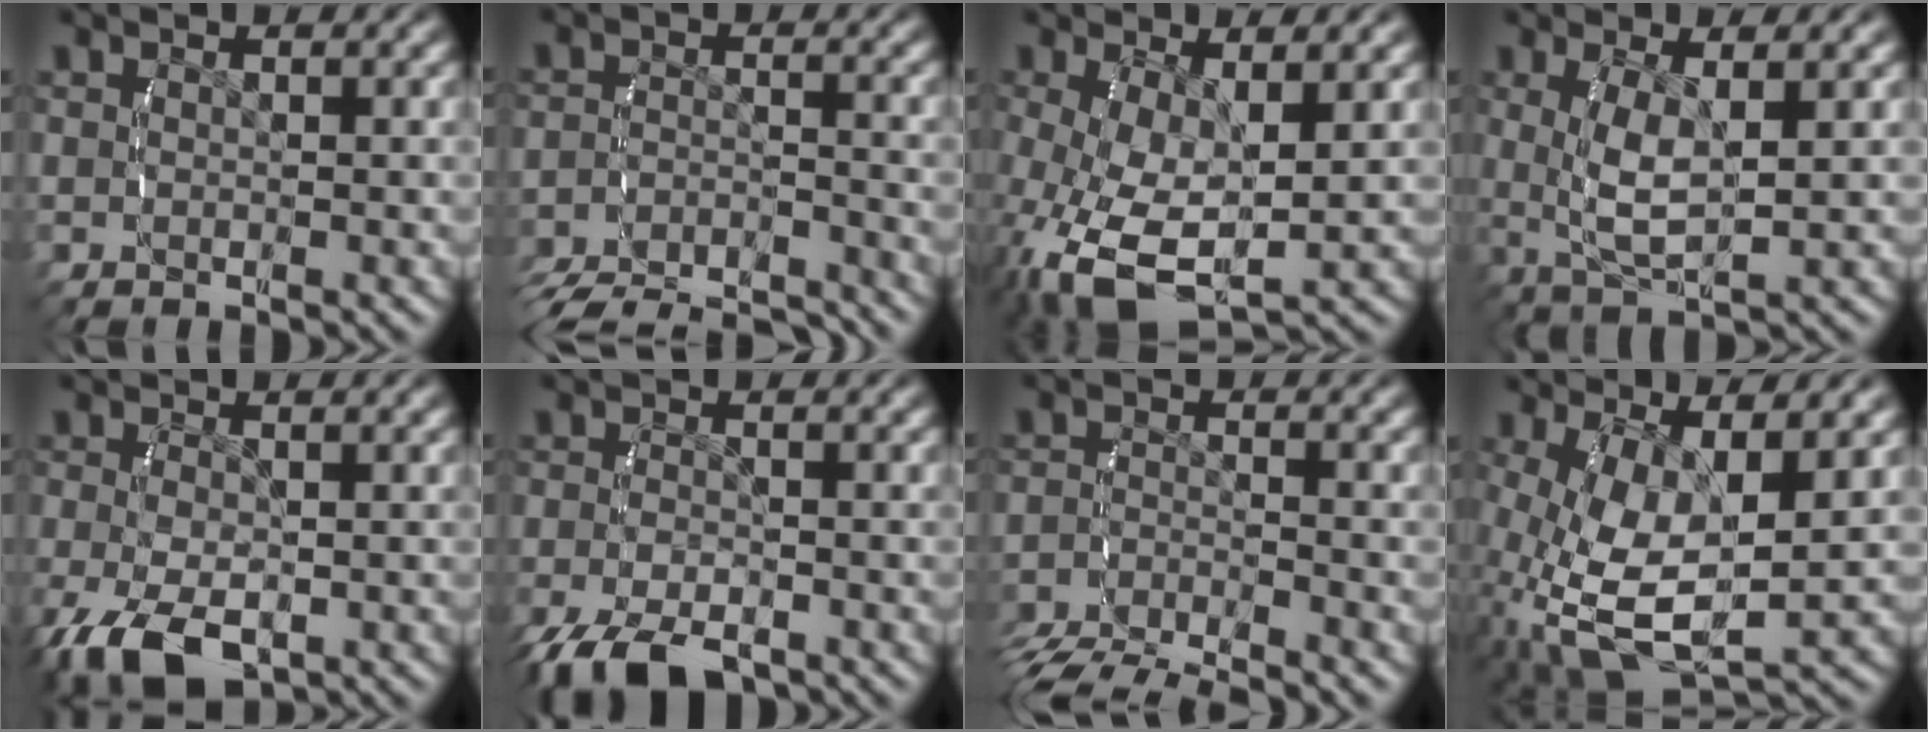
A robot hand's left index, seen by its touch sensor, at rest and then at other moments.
{"total": 11.8, "force": [-11.3, 2.3, 2.2], "torque": [-0.003, -0.023, -0.181]}
{"total": 8.1, "force": [-2.0, 5.1, 6.0], "torque": [-0.155, -0.045, -0.011]}
{"total": 4.9, "force": [0.7, 2.3, 4.3], "torque": [-0.093, -0.013, 0.024]}
{"total": 6.4, "force": [-3.5, 3.4, 4.1], "torque": [-0.099, -0.031, -0.042]}
{"total": 4.7, "force": [-3.4, 2.0, 2.5], "torque": [-0.059, -0.018, -0.050]}
{"total": 8.6, "force": [-8.3, 1.9, 1.6], "torque": [-0.010, -0.021, -0.131]}
{"total": 9.2, "force": [-1.3, 5.4, 7.3], "torque": [-0.173, -0.044, 0.006]}